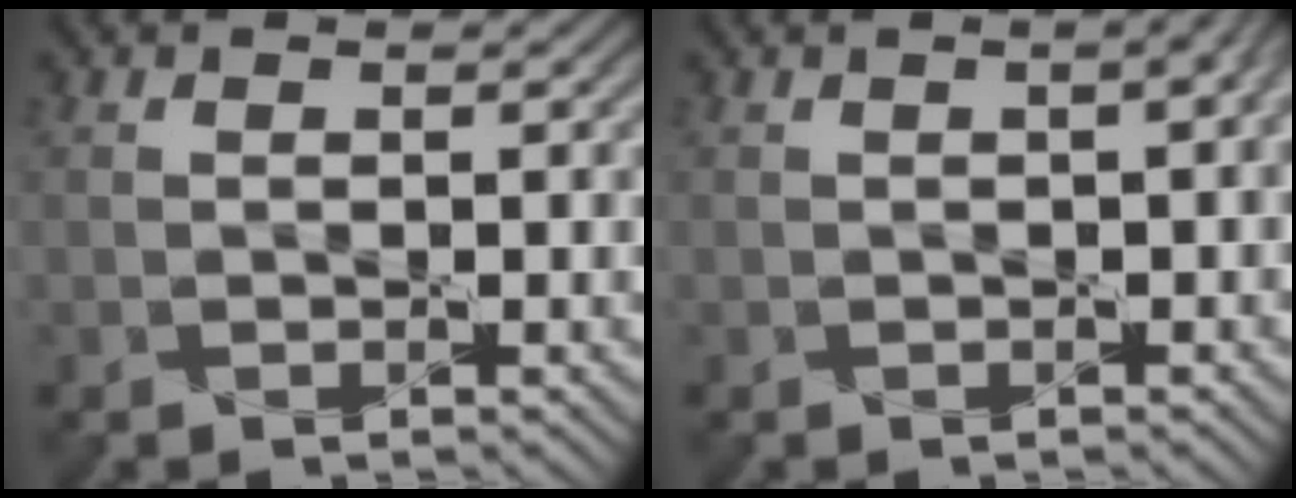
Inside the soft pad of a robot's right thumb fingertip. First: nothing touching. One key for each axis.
{"total": 3.2, "fx": 0.4, "fy": 1.3, "fz": 2.9, "tx": -0.029, "ty": 0.006, "tz": 0.007}